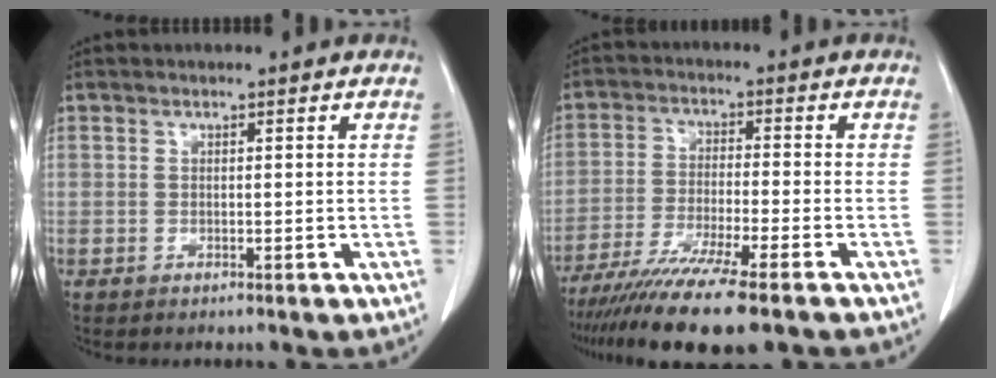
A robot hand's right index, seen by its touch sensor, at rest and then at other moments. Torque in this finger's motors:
{"motor_torque": [1.09, -1.05, 0.87, 0.21]}